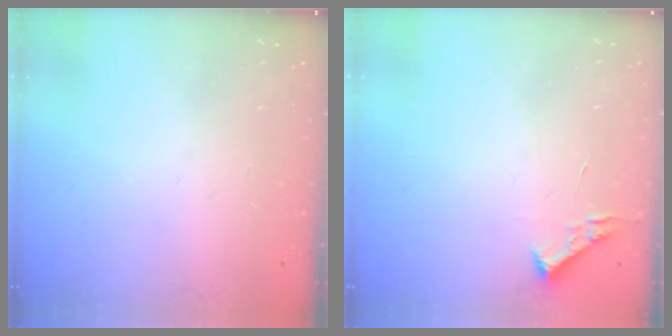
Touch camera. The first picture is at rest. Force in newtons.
{"total": 2.7, "press": 2.7, "slide": 0.4}